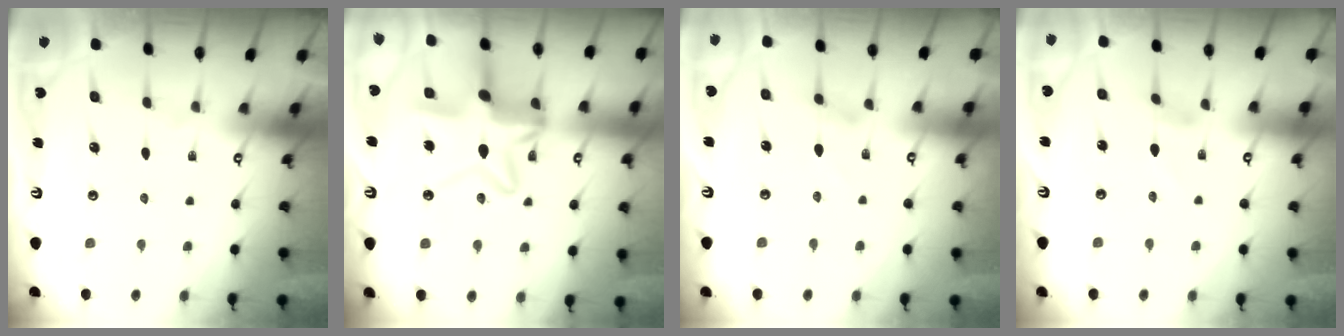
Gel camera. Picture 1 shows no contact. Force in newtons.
{"total": 15.8, "press": 15.7, "slide": 1.3}
{"total": 1.0, "press": 1.0, "slide": 0.3}
{"total": 0.6, "press": 0.6, "slide": 0.2}